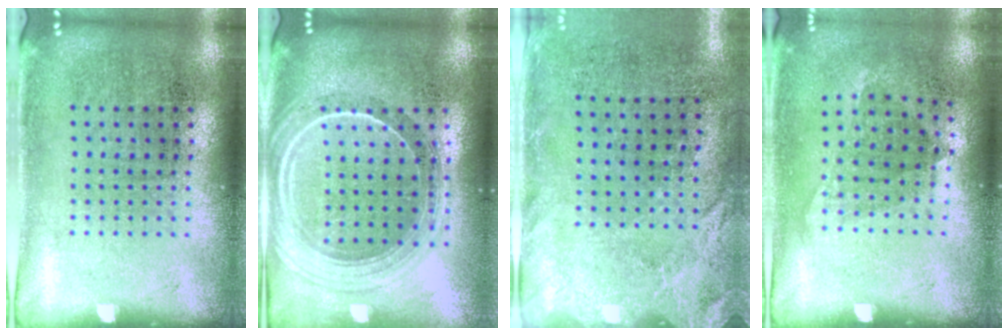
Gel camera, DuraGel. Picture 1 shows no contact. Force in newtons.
{"total": 2.4, "press": 2.0, "slide": 1.2}
{"total": 2.6, "press": 2.1, "slide": 1.5}
{"total": 1.0, "press": 0.8, "slide": 0.6}